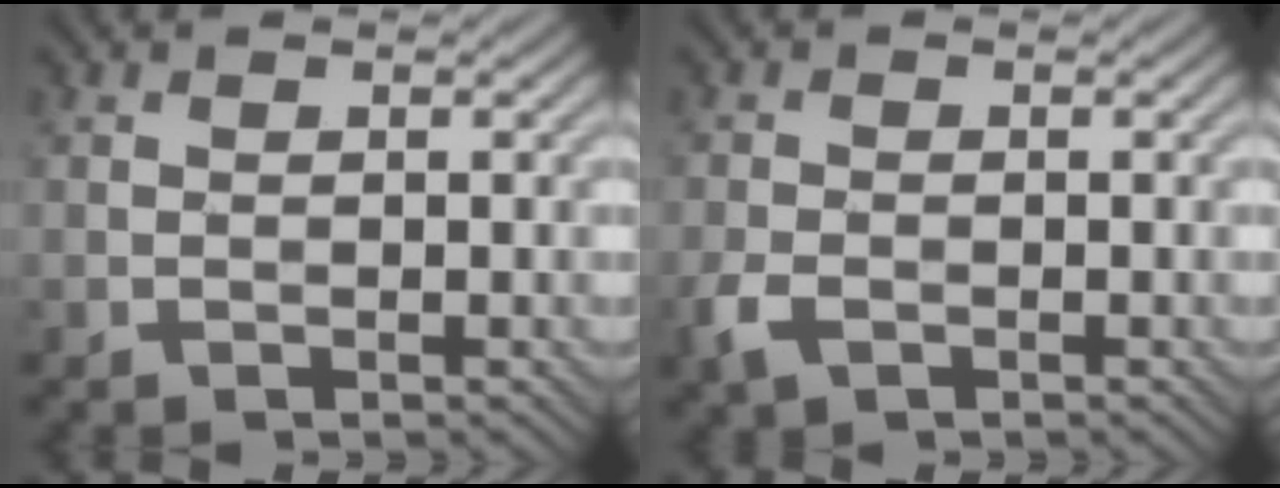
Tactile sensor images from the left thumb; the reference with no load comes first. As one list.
[{"total": 2.8, "force": [-1.5, 1.6, 1.7], "torque": [-0.047, -0.006, -0.034]}]